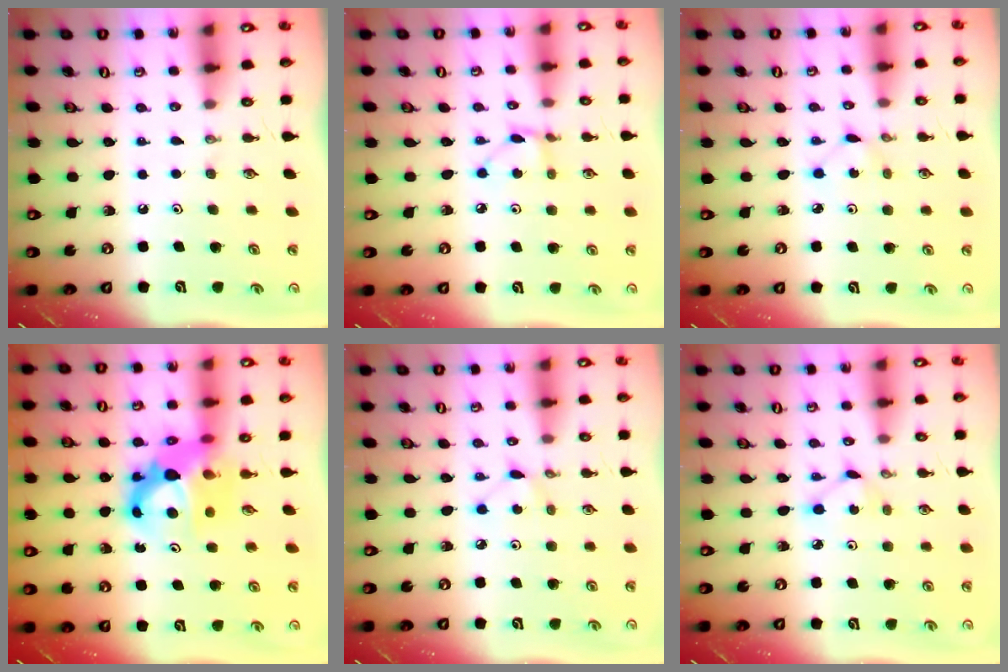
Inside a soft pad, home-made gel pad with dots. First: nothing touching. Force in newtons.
{"total": 3.7, "press": 3.7, "slide": 0.4}
{"total": 1.9, "press": 1.9, "slide": 0.2}
{"total": 10.8, "press": 10.7, "slide": 1.0}
{"total": 3.6, "press": 3.6, "slide": 0.5}
{"total": 3.2, "press": 3.2, "slide": 0.5}